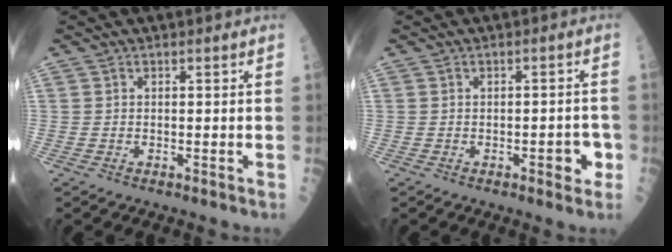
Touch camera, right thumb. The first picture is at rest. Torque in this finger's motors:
{"motor_torque": [0.82, 0.94, 0.29, -0.21, 0.00]}